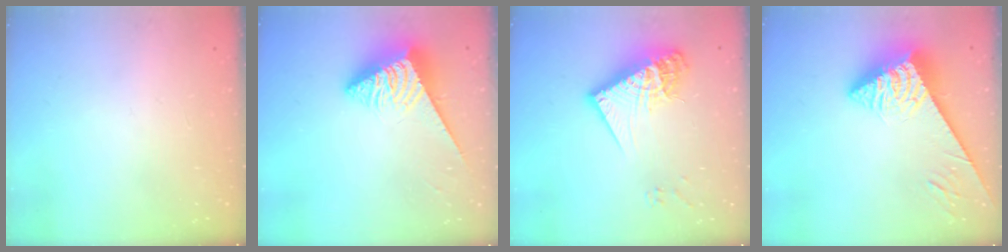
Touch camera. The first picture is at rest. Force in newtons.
{"total": 6.0, "press": 6.0, "slide": 0.4}
{"total": 18.0, "press": 17.8, "slide": 2.0}
{"total": 6.2, "press": 6.1, "slide": 0.9}